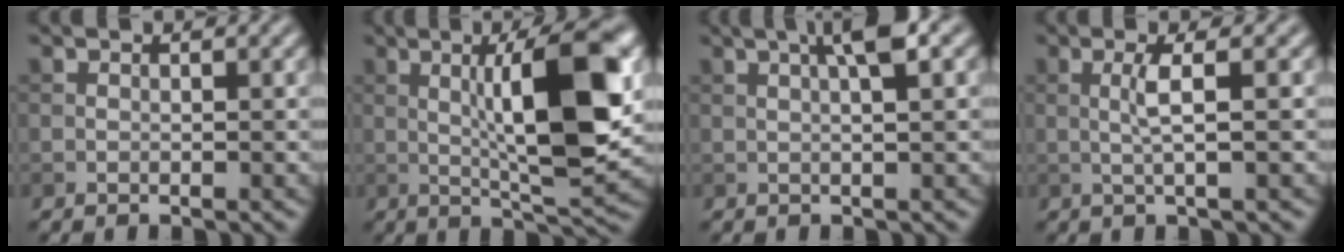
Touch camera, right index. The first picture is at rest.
{"total": 10.3, "force": [1.2, 2.4, 10.0], "torque": [-0.144, 0.004, 0.021]}
{"total": 4.1, "force": [1.6, 0.7, 3.7], "torque": [-0.055, 0.013, 0.021]}
{"total": 2.6, "force": [0.2, 0.3, 2.6], "torque": [-0.051, 0.003, 0.001]}